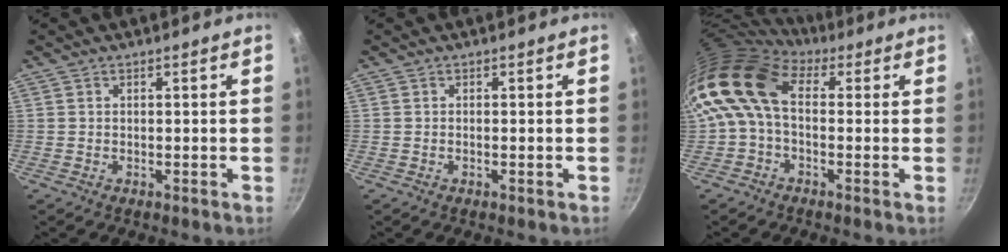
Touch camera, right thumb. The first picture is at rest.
{"total": 0.6, "force": [-0.2, 0.1, 0.5], "torque": [-0.010, 0.003, -0.006]}
{"total": 13.0, "force": [1.4, 8.3, 9.9], "torque": [-0.188, 0.023, 0.006]}